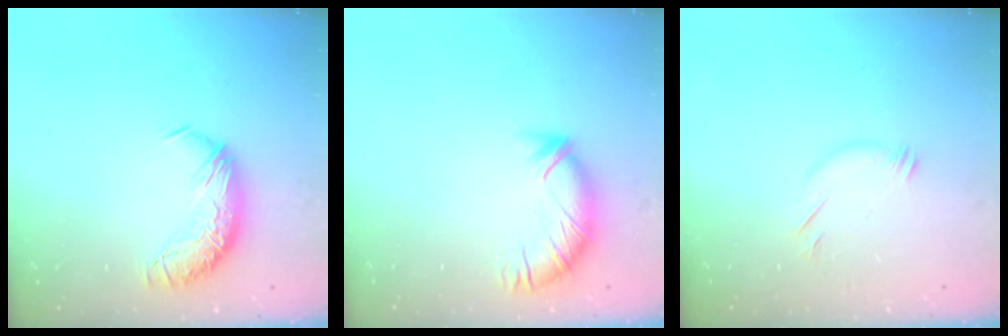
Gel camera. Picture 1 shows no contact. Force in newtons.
{"total": 3.2, "press": 3.0, "slide": 0.8}
{"total": 5.4, "press": 5.3, "slide": 1.2}